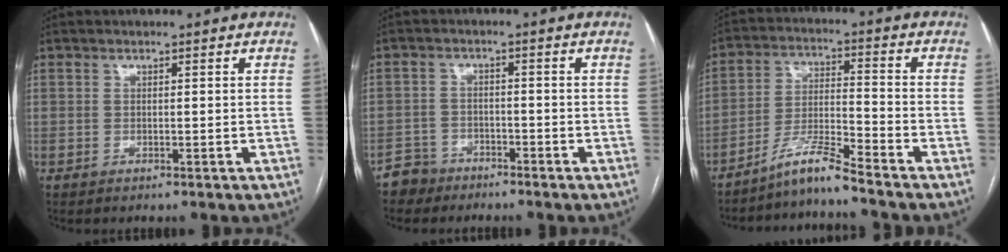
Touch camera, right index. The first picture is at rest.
{"total": 3.7, "force": [-3.0, 2.1, -0.6], "torque": [0.013, 0.005, -0.060]}
{"total": 6.7, "force": [-5.9, -0.8, 3.1], "torque": [-0.063, -0.007, -0.112]}